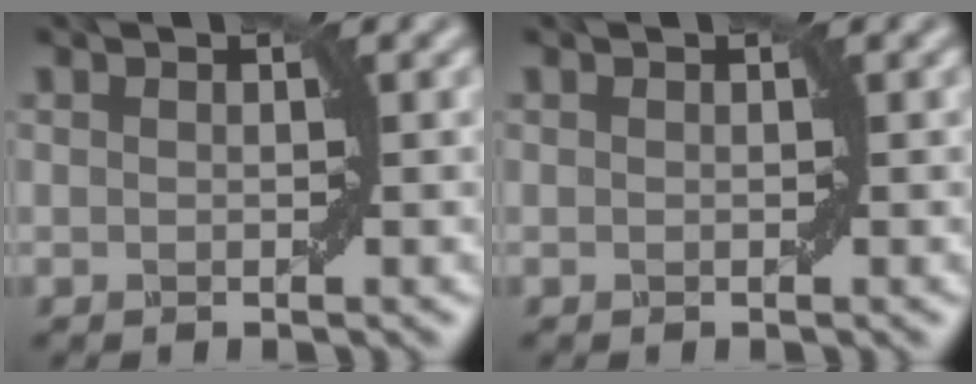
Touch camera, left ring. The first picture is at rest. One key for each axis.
{"total": 0.0}